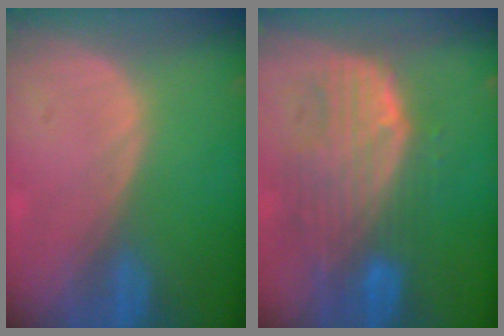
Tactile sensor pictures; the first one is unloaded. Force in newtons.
{"total": 10.2, "press": 8.9, "slide": 5.1}